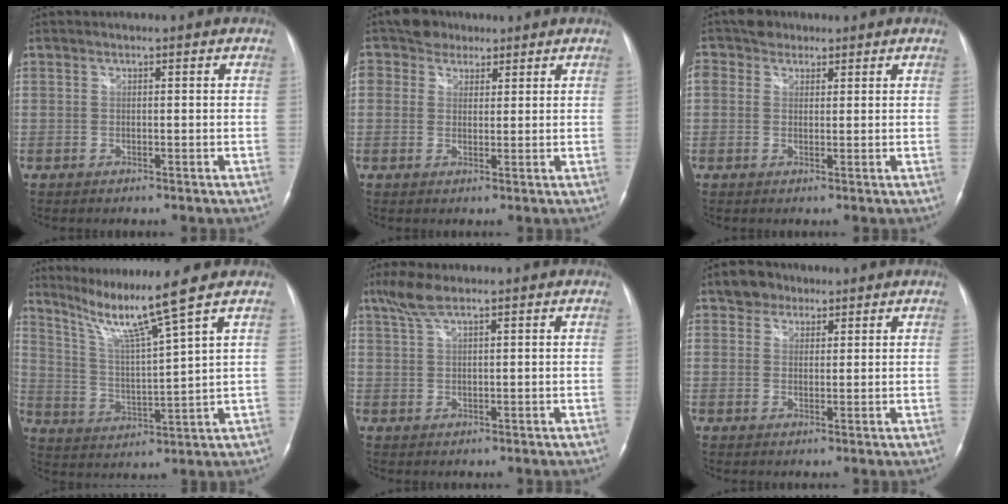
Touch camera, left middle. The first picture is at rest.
{"total": 4.9, "force": [3.1, 3.6, 0.9], "torque": [-0.022, 0.022, 0.056]}
{"total": 4.3, "force": [2.6, 3.2, 1.3], "torque": [-0.036, 0.026, 0.050]}
{"total": 10.0, "force": [7.6, -3.1, 5.7], "torque": [-0.101, -0.023, 0.143]}
{"total": 4.2, "force": [2.9, 0.7, 2.9], "torque": [-0.071, 0.016, 0.063]}
{"total": 3.8, "force": [2.5, 2.7, 0.7], "torque": [-0.015, 0.013, 0.041]}